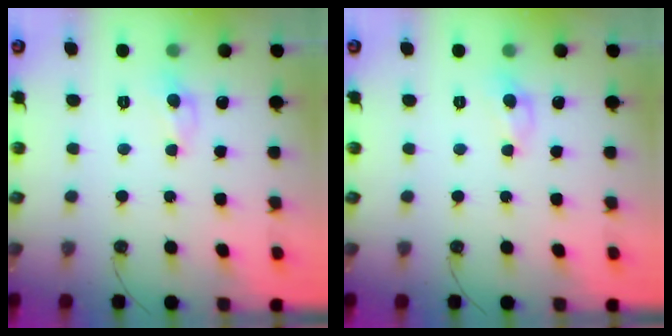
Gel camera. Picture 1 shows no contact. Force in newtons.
{"total": 0.9, "press": 0.8, "slide": 0.2}